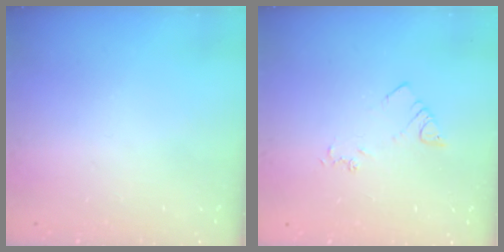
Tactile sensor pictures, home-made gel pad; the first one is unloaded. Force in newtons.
{"total": 2.3, "press": 2.3, "slide": 0.3}